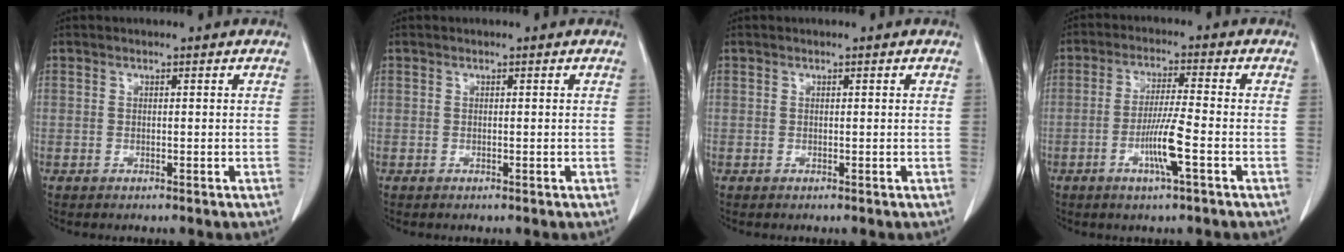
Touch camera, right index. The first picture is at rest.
{"total": 0.0}
{"total": 0.0}
{"total": 6.8, "force": [-2.5, -0.3, 6.4], "torque": [-0.122, -0.007, -0.048]}